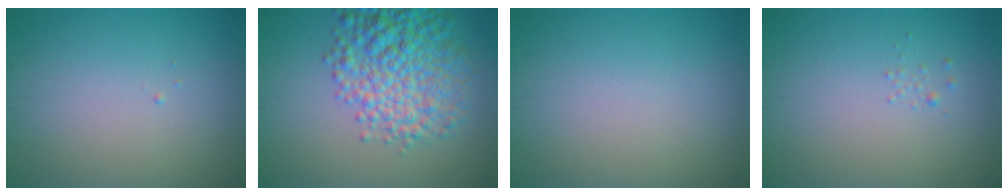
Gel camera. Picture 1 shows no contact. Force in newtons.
{"total": 7.5, "press": 7.5, "slide": 0.2}
{"total": 0.0}
{"total": 0.7, "press": 0.7, "slide": 0.1}